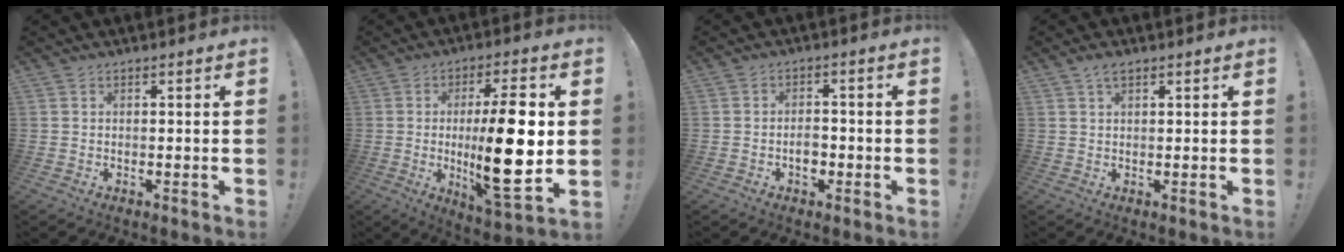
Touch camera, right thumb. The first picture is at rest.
{"total": 19.6, "force": [-0.2, 4.7, 19.0], "torque": [-0.322, -0.017, -0.010]}
{"total": 4.2, "force": [-1.5, 2.7, 2.8], "torque": [-0.032, 0.005, -0.029]}
{"total": 2.6, "force": [1.5, 1.2, 1.8], "torque": [-0.037, -0.001, 0.027]}